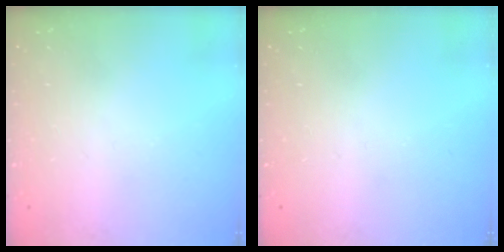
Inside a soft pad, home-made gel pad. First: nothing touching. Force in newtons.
{"total": 0.0}